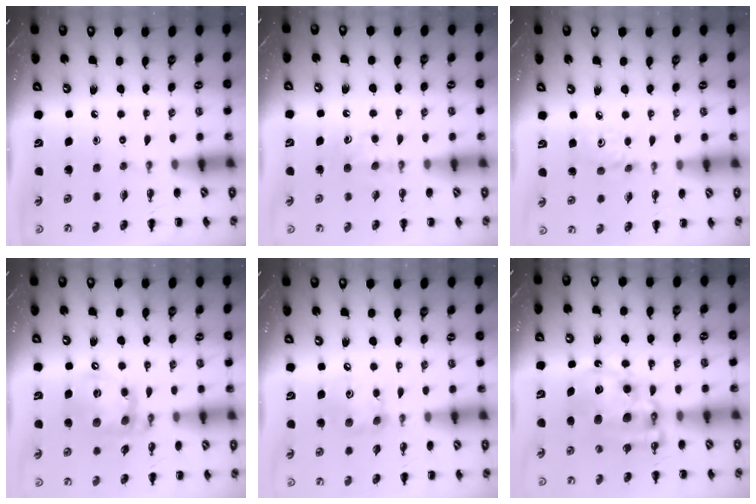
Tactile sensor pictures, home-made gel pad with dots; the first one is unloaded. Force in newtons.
{"total": 4.6, "press": 4.4, "slide": 1.5}
{"total": 5.3, "press": 5.0, "slide": 1.6}
{"total": 15.4, "press": 15.1, "slide": 2.9}
{"total": 6.0, "press": 5.9, "slide": 1.0}
{"total": 13.5, "press": 13.1, "slide": 3.2}